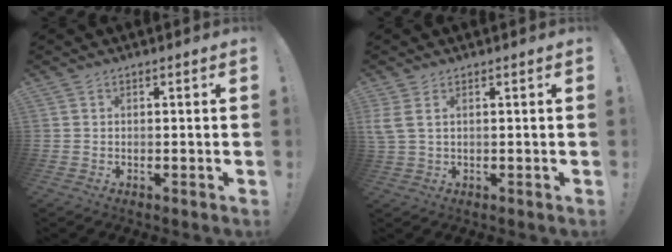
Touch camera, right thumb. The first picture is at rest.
{"total": 3.4, "force": [1.3, 1.0, 3.0], "torque": [-0.056, -0.004, 0.028]}